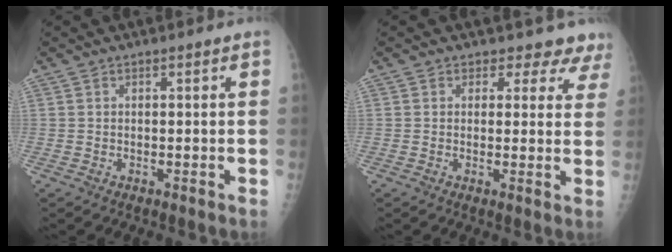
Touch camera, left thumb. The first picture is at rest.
{"total": 6.3, "force": [5.3, 3.4, 0.0], "torque": [0.048, -0.023, 0.037]}